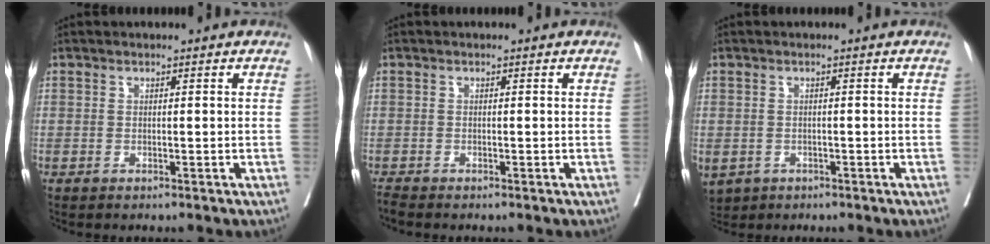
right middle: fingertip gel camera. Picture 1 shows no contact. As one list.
[{"total": 1.0, "force": [-0.9, -0.2, 0.1], "torque": [-0.009, -0.005, -0.019]}, {"total": 7.1, "force": [-3.3, 5.6, 2.9], "torque": [-0.083, -0.004, -0.042]}]